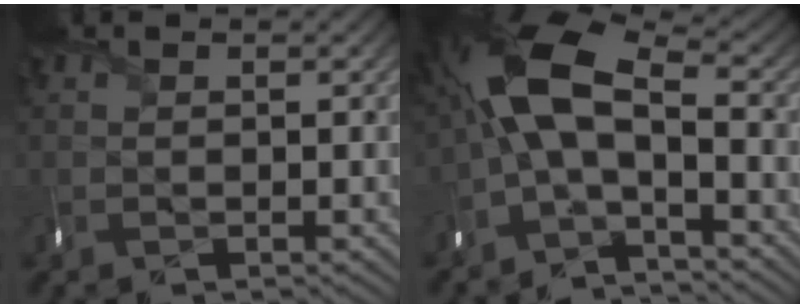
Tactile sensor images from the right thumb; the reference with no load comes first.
{"total": 11.1, "force": [-1.3, 4.9, 9.9], "torque": [-0.212, 0.024, -0.048]}